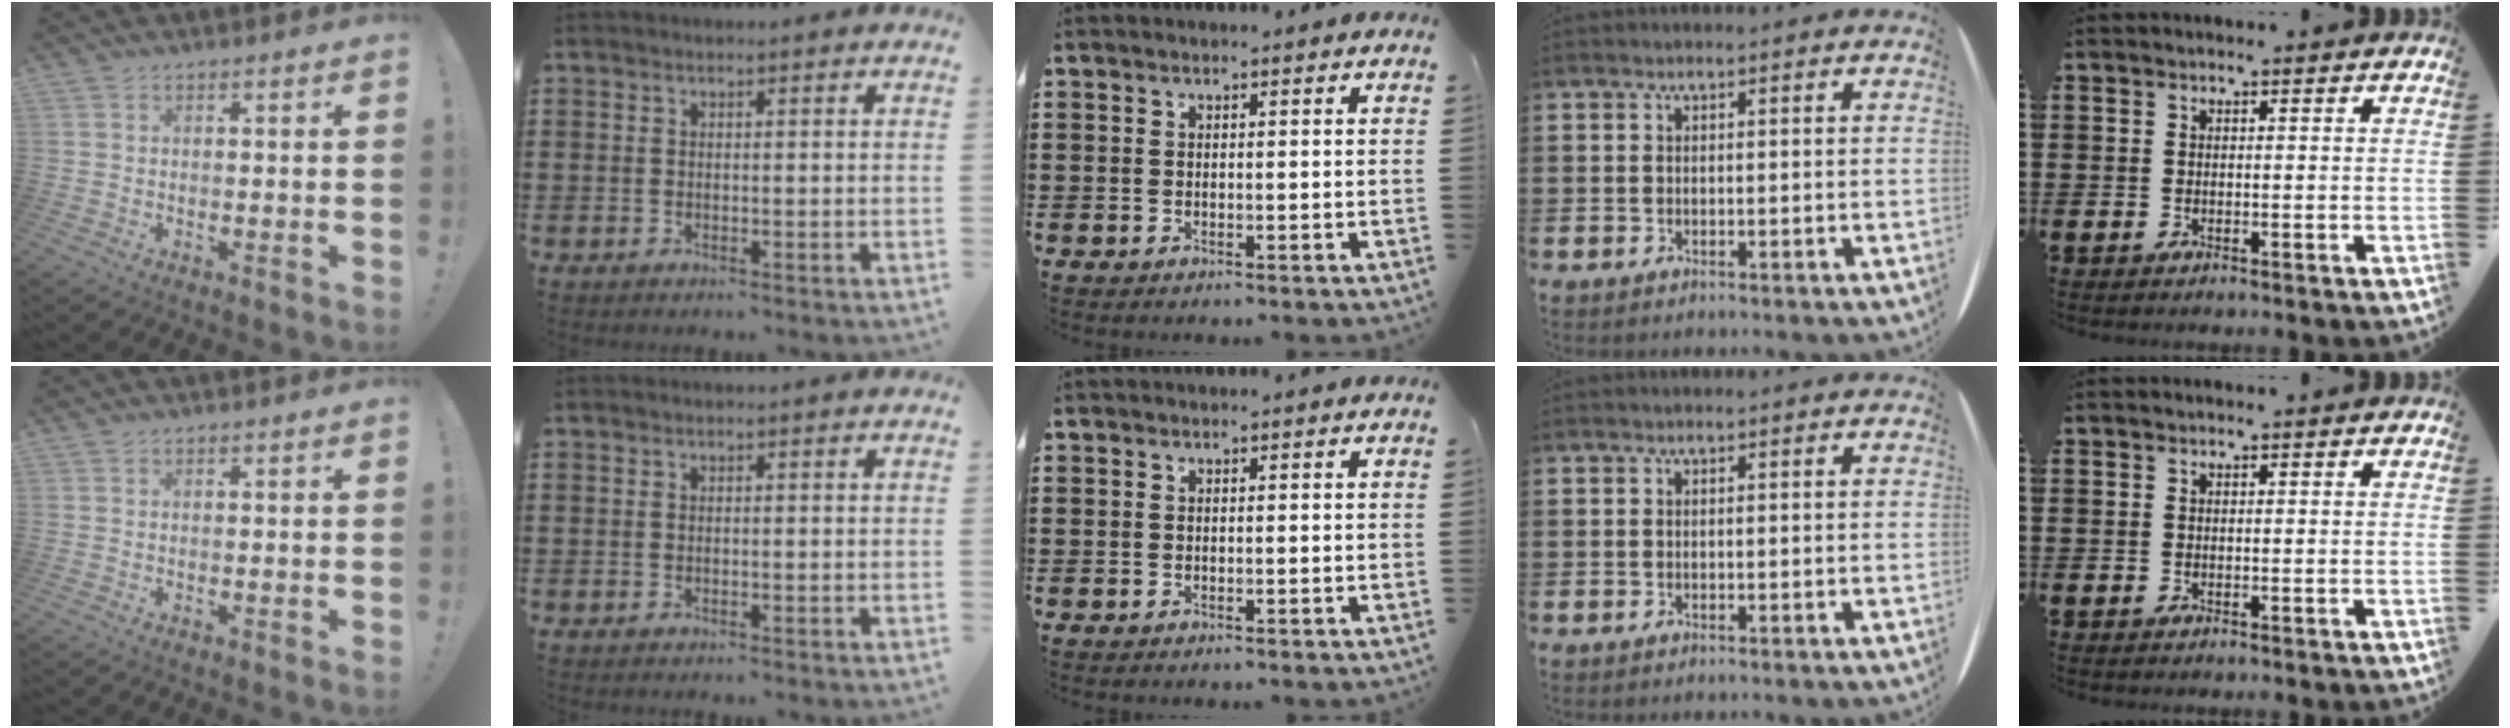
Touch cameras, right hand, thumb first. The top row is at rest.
{}